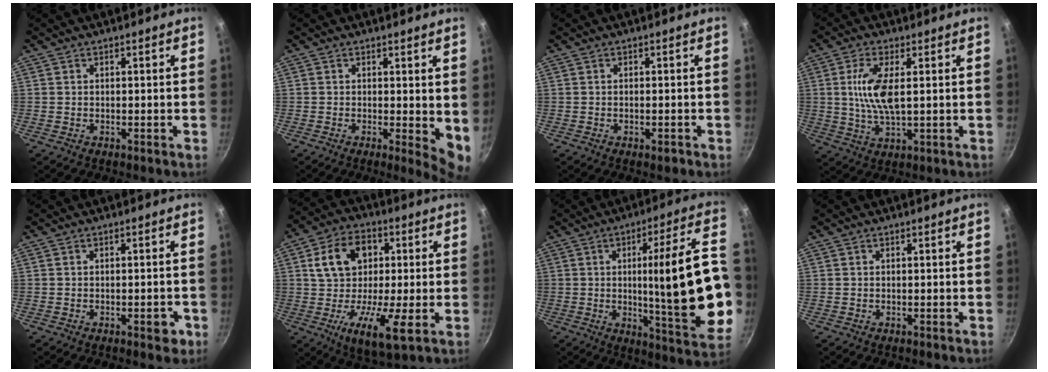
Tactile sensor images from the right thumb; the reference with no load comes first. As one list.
[{"total": 5.5, "force": [0.6, 1.8, 5.2], "torque": [-0.067, -0.015, 0.008]}, {"total": 1.6, "force": [-0.8, 0.6, 1.3], "torque": [-0.026, 0.002, -0.013]}, {"total": 8.8, "force": [1.4, 3.3, 8.0], "torque": [-0.163, -0.003, 0.027]}, {"total": 3.1, "force": [-1.3, 1.3, 2.5], "torque": [-0.023, 0.009, -0.015]}, {"total": 15.8, "force": [-0.3, 9.1, 13.0], "torque": [-0.194, 0.012, -0.018]}, {"total": 25.0, "force": [-1.9, 5.1, 24.4], "torque": [-0.331, 0.002, -0.018]}, {"total": 0.0}]